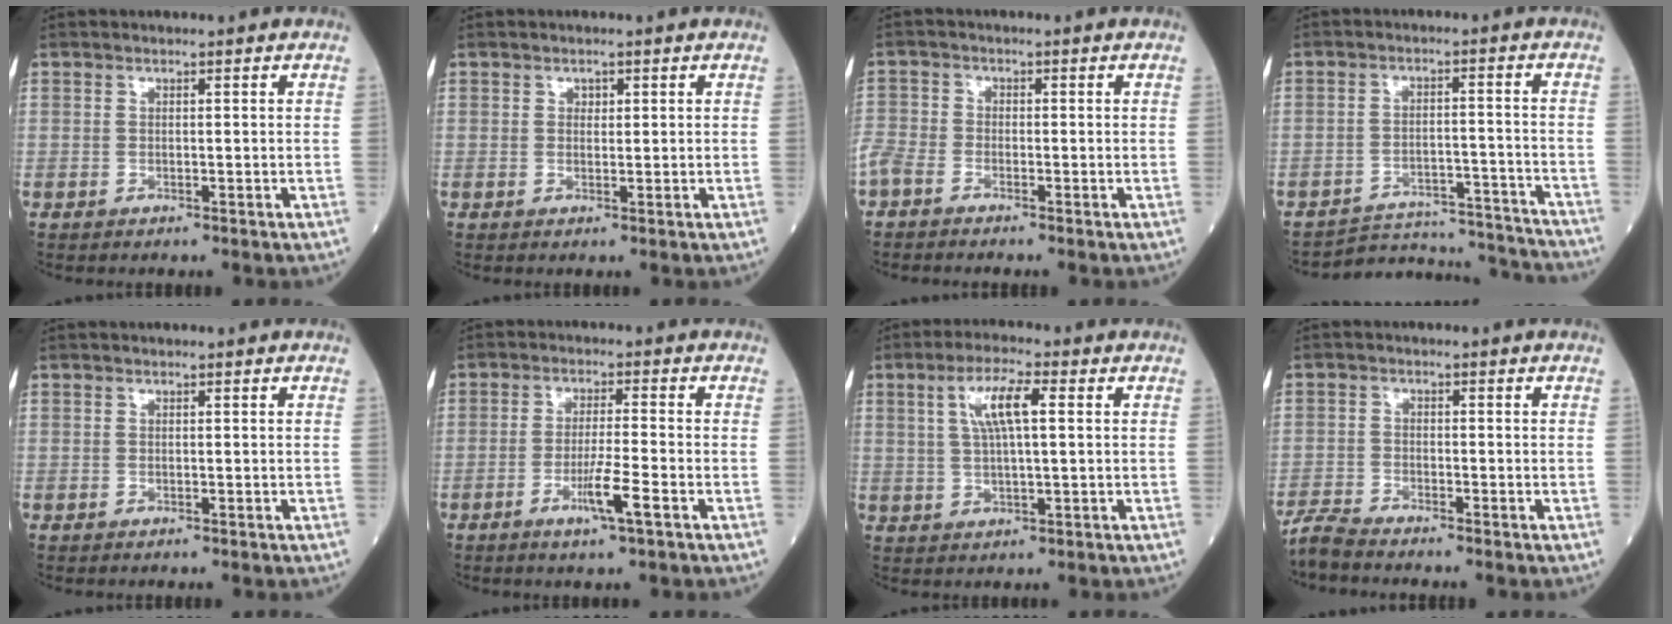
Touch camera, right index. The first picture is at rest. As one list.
[{"total": 1.0, "force": [0.4, 0.7, 0.5], "torque": [-0.005, -0.001, 0.005]}, {"total": 4.5, "force": [-3.0, 2.5, 2.2], "torque": [-0.066, -0.001, -0.064]}, {"total": 14.1, "force": [-14.1, 1.0, 0.1], "torque": [0.013, 0.027, -0.189]}, {"total": 0.0}, {"total": 5.5, "force": [-2.5, -0.2, 4.9], "torque": [-0.087, -0.009, -0.047]}, {"total": 6.8, "force": [1.9, 1.1, 6.4], "torque": [-0.127, 0.012, 0.037]}, {"total": 3.3, "force": [-3.3, -0.2, 0.4], "torque": [-0.012, -0.016, -0.068]}]